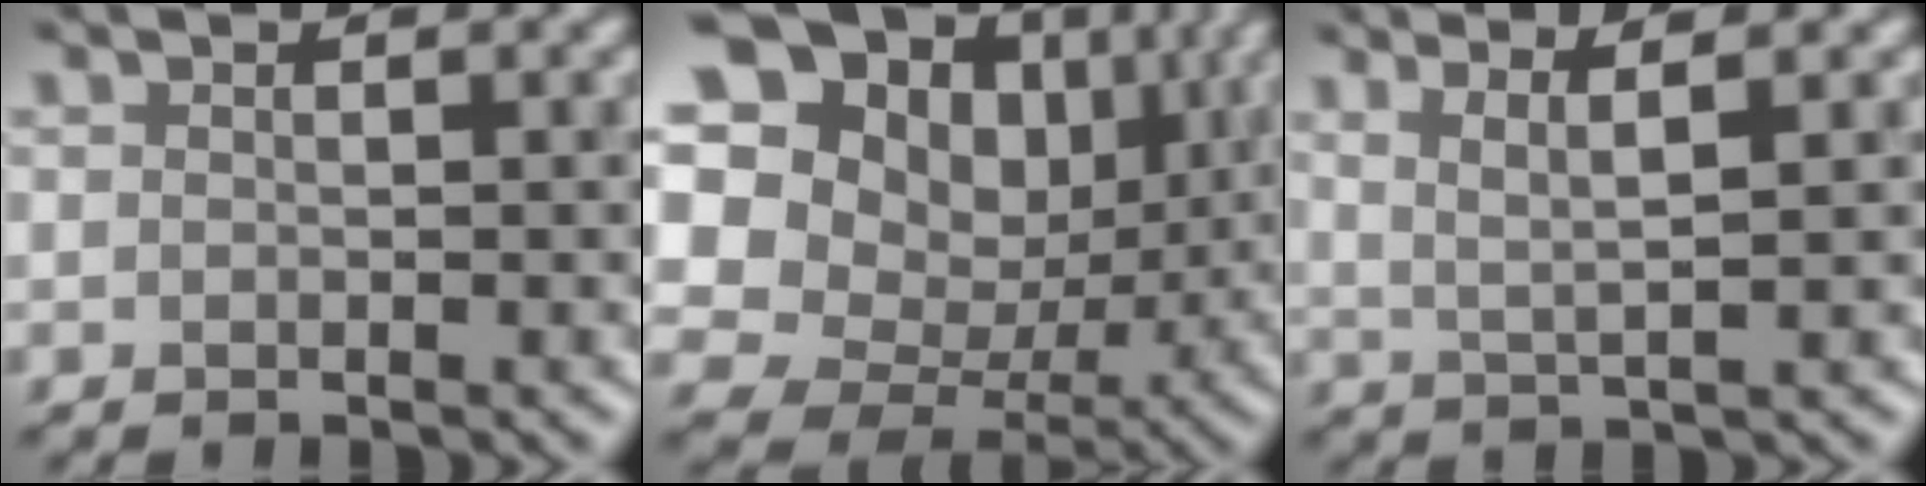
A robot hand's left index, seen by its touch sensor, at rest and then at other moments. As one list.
[{"total": 18.9, "force": [5.1, 15.5, 9.6], "torque": [-0.244, 0.038, 0.096]}, {"total": 3.3, "force": [1.7, 0.5, 2.8], "torque": [-0.053, 0.004, 0.033]}]